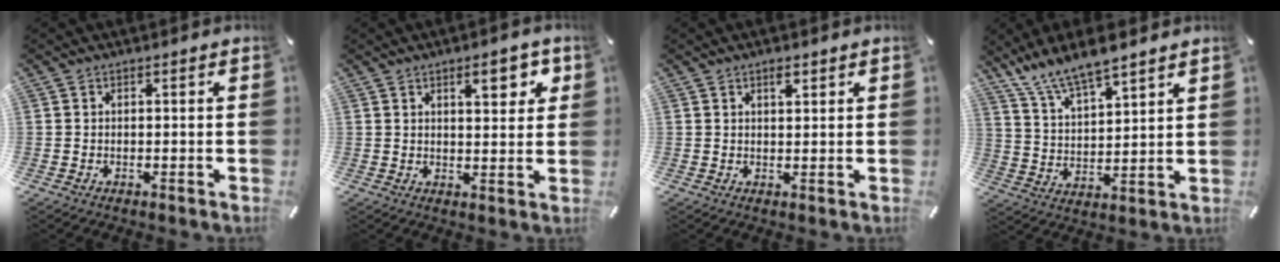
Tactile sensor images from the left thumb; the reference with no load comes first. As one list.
[{"total": 7.0, "force": [3.7, 2.9, 5.2], "torque": [-0.064, -0.012, 0.055]}, {"total": 2.2, "force": [1.4, 0.8, 1.5], "torque": [-0.015, -0.005, 0.022]}, {"total": 10.8, "force": [9.6, 2.2, 4.6], "torque": [-0.109, -0.056, 0.177]}]